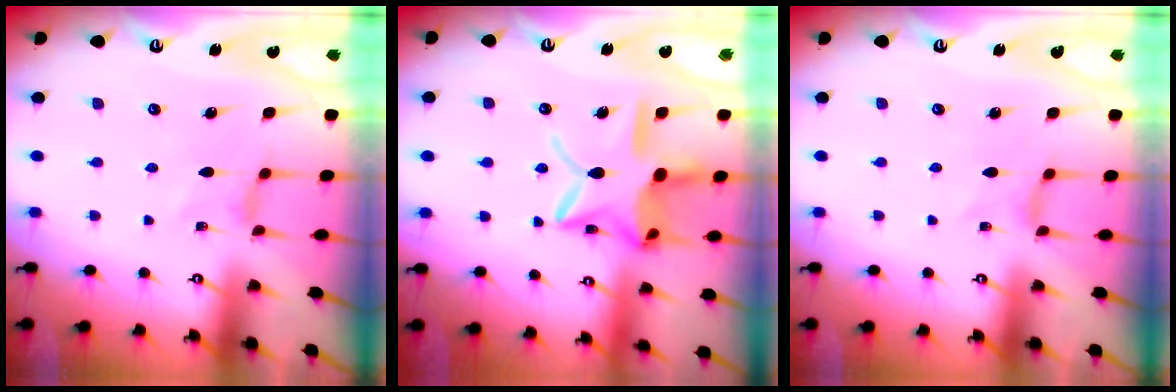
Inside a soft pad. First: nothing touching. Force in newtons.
{"total": 17.6, "press": 17.6, "slide": 1.4}
{"total": 0.0}